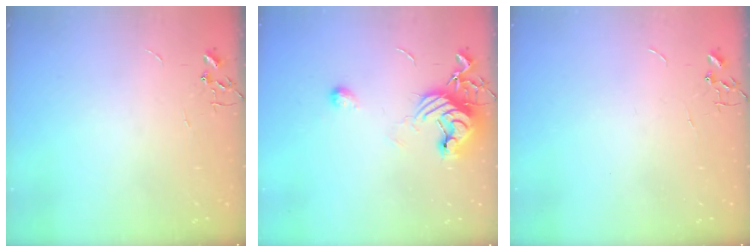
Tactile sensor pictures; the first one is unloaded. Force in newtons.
{"total": 11.9, "press": 11.8, "slide": 0.5}
{"total": 0.0}